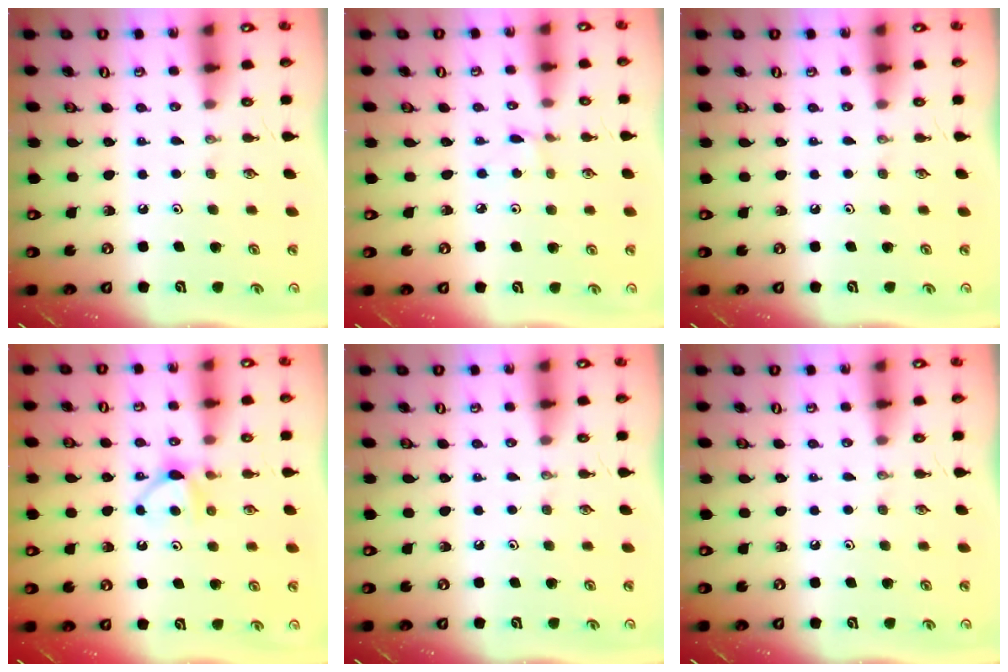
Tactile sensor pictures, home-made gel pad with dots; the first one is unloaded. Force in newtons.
{"total": 0.8, "press": 0.8, "slide": 0.1}
{"total": 0.0}
{"total": 5.5, "press": 5.5, "slide": 0.7}
{"total": 0.0}
{"total": 0.0}